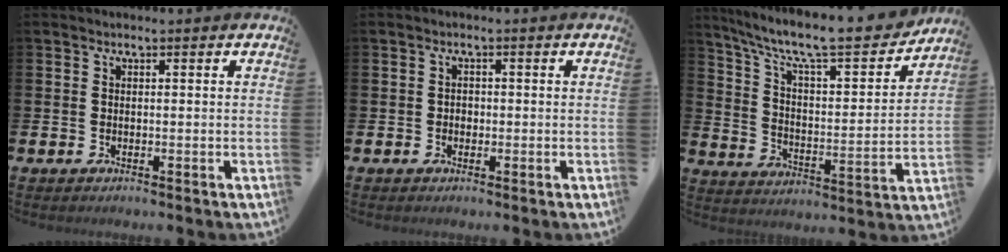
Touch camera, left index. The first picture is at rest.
{"total": 1.0, "force": [-0.3, 0.9, 0.4], "torque": [-0.005, 0.004, -0.009]}
{"total": 10.5, "force": [9.0, 1.8, 5.0], "torque": [-0.126, -0.065, 0.149]}